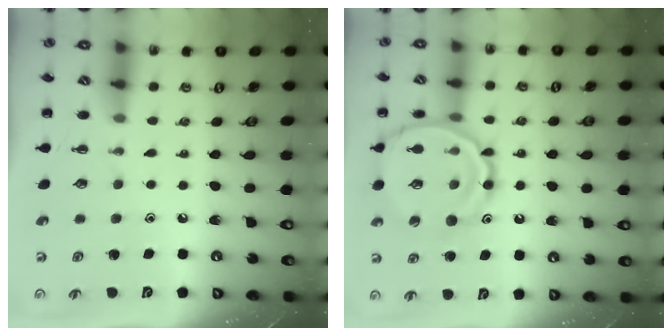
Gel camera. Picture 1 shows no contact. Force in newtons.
{"total": 18.5, "press": 18.3, "slide": 2.4}